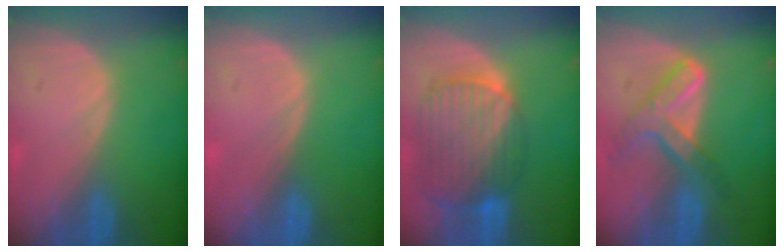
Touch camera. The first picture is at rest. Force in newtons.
{"total": 0.0}
{"total": 10.6, "press": 9.1, "slide": 5.4}
{"total": 7.3, "press": 6.1, "slide": 4.0}